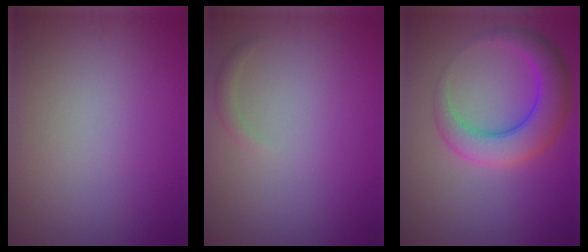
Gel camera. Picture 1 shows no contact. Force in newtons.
{"total": 0.8, "press": 0.8, "slide": 0.0}
{"total": 5.8, "press": 5.8, "slide": 0.1}